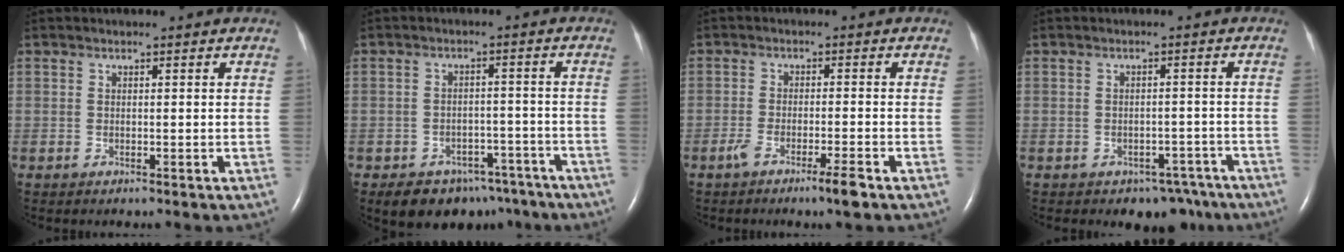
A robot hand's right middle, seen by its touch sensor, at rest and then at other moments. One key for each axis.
{"total": 10.7, "fx": -7.8, "fy": 6.5, "fz": 3.3, "tx": -0.032, "ty": 0.016, "tz": -0.095}
{"total": 4.2, "fx": -2.8, "fy": 0.0, "fz": 3.2, "tx": -0.062, "ty": -0.007, "tz": -0.052}
{"total": 5.4, "fx": -4.1, "fy": 3.4, "fz": 1.1, "tx": 0.004, "ty": 0.016, "tz": -0.051}